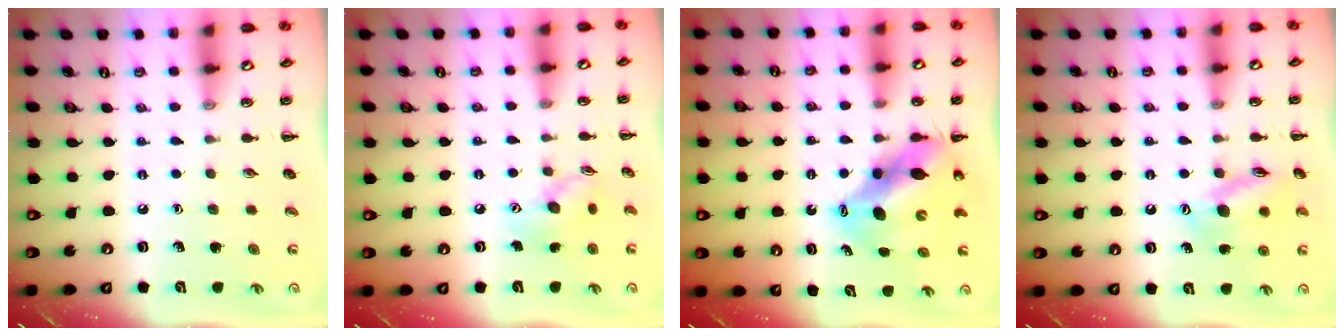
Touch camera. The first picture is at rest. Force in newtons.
{"total": 8.6, "press": 8.6, "slide": 0.6}
{"total": 12.2, "press": 11.8, "slide": 3.0}
{"total": 13.3, "press": 13.2, "slide": 1.4}